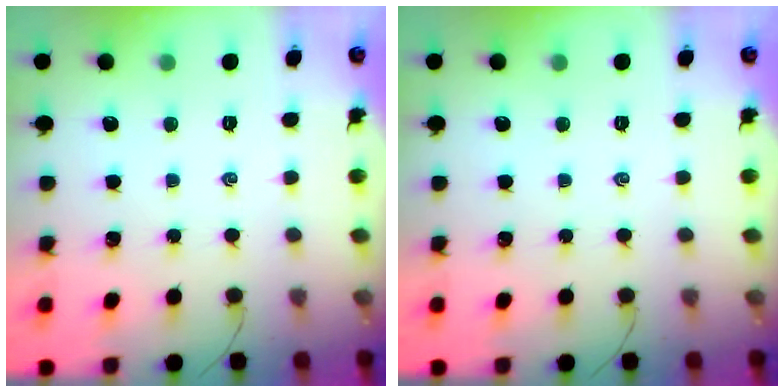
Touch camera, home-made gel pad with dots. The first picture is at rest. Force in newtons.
{"total": 0.0}